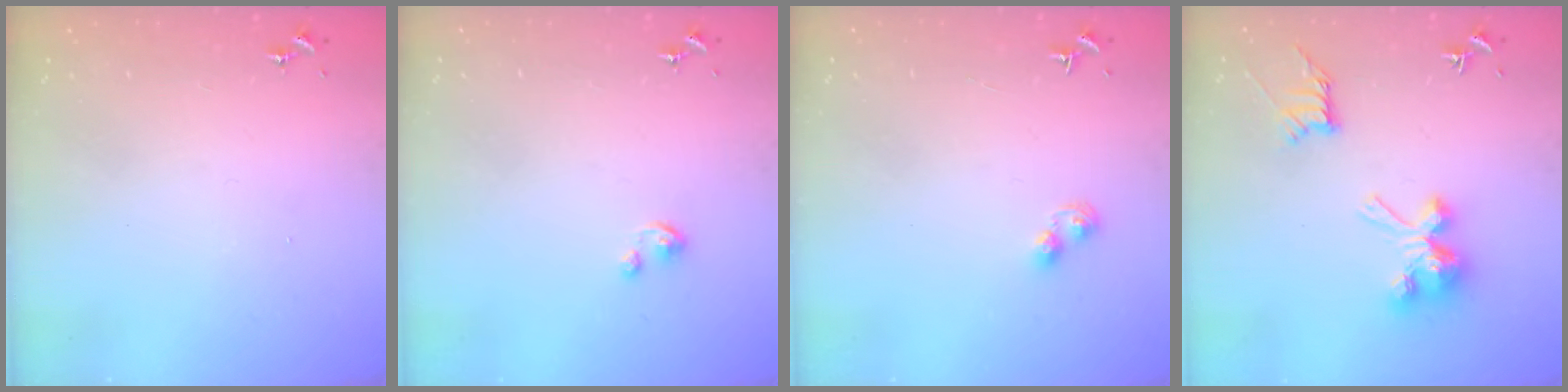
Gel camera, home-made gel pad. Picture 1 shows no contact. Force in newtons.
{"total": 2.2, "press": 2.2, "slide": 0.2}
{"total": 3.1, "press": 3.1, "slide": 0.4}
{"total": 11.2, "press": 11.2, "slide": 0.4}